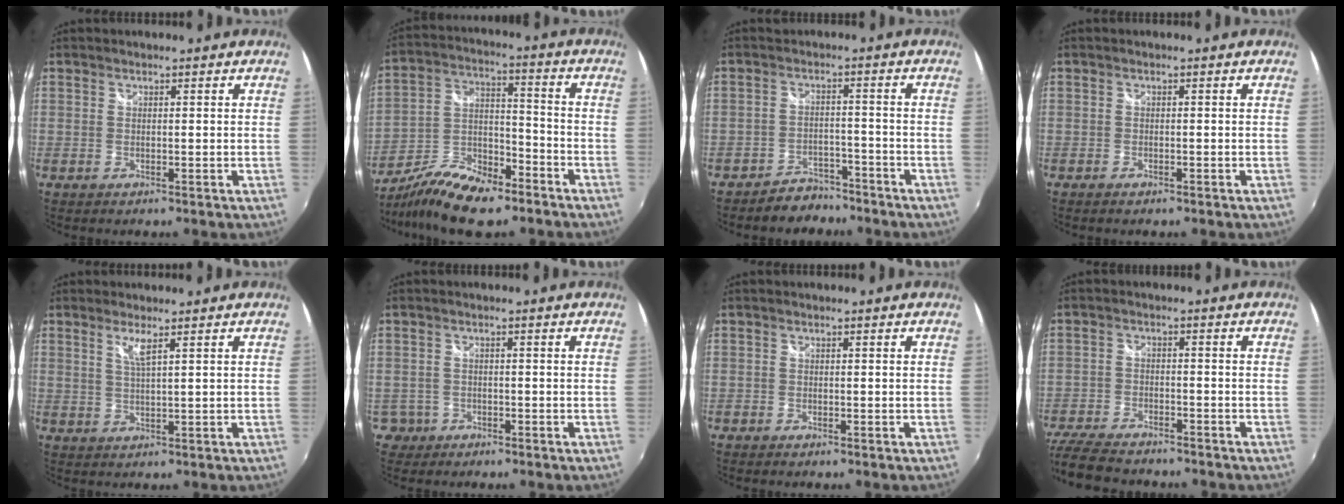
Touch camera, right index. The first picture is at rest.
{"total": 15.8, "force": [-11.1, 6.0, 9.4], "torque": [-0.197, -0.012, -0.202]}
{"total": 6.3, "force": [-5.4, 3.2, 0.7], "torque": [-0.030, 0.012, -0.080]}
{"total": 1.1, "force": [-0.9, 0.5, 0.4], "torque": [-0.011, -0.004, -0.018]}
{"total": 2.8, "force": [1.6, -0.2, 2.3], "torque": [-0.047, -0.005, 0.030]}
{"total": 3.0, "force": [-1.2, 2.8, 0.1], "torque": [-0.010, 0.005, -0.019]}
{"total": 0.9, "force": [-0.6, 0.6, -0.1], "torque": [-0.003, 0.000, -0.013]}
{"total": 13.6, "force": [-11.4, 4.7, 5.7], "torque": [-0.155, -0.024, -0.197]}